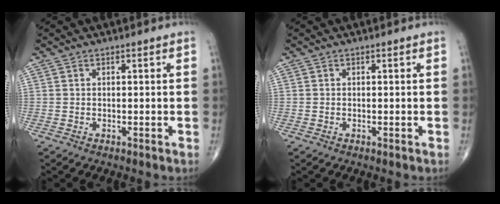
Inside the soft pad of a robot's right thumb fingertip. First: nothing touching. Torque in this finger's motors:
{"motor_torque": [-0.16, 0.06, -0.09, -0.06, 0.05]}